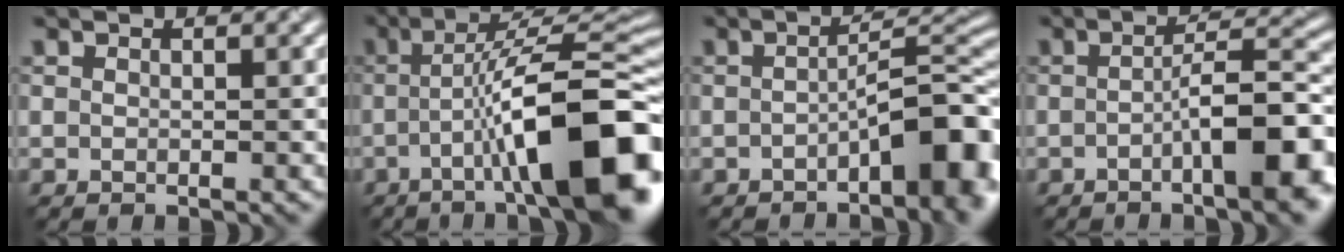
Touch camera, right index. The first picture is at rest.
{"total": 13.7, "force": [-3.8, 3.4, 12.7], "torque": [-0.185, 0.014, -0.056]}
{"total": 7.5, "force": [-2.7, 2.1, 6.7], "torque": [-0.085, 0.014, -0.046]}
{"total": 9.0, "force": [-2.8, 2.4, 8.2], "torque": [-0.106, 0.011, -0.049]}